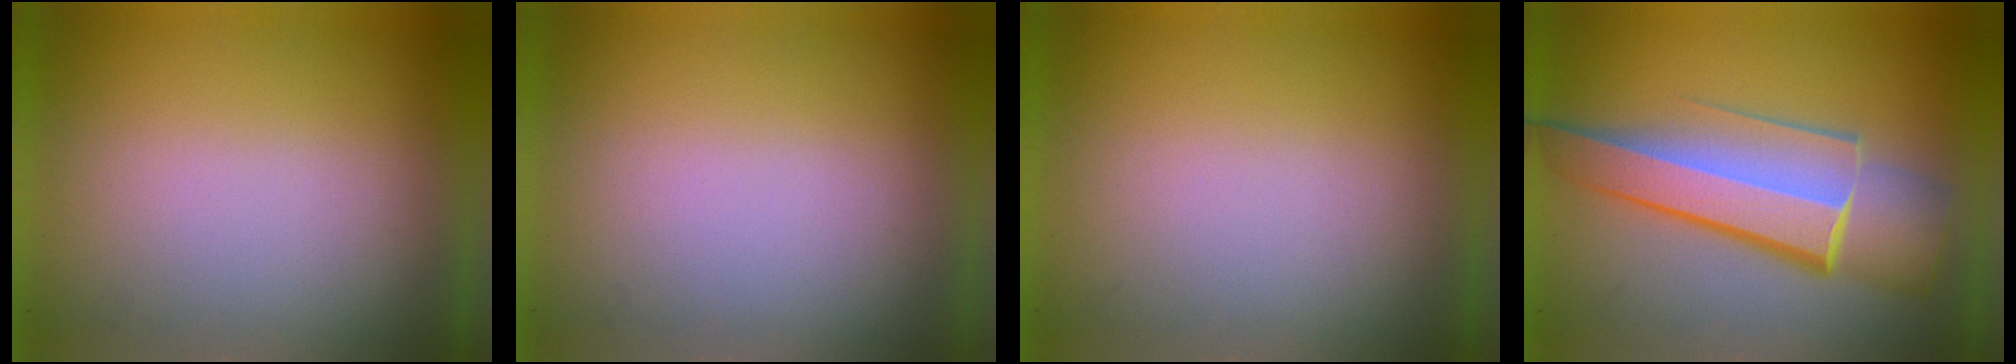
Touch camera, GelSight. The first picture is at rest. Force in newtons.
{"total": 0.0}
{"total": 0.0}
{"total": 6.7}